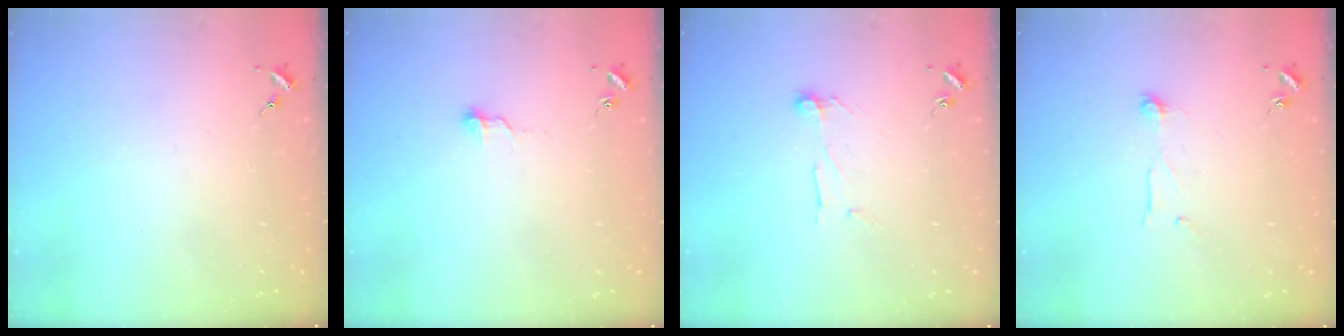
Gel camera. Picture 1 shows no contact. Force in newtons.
{"total": 6.2, "press": 6.1, "slide": 0.5}
{"total": 7.3, "press": 7.2, "slide": 0.8}
{"total": 4.7, "press": 4.7, "slide": 0.5}